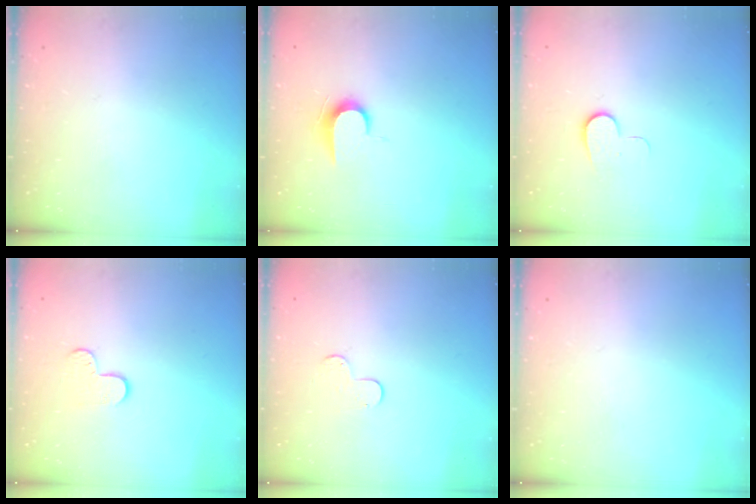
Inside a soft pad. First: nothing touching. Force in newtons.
{"total": 7.2, "press": 7.1, "slide": 0.7}
{"total": 7.0, "press": 7.0, "slide": 0.6}
{"total": 4.5, "press": 4.5, "slide": 0.4}
{"total": 5.5, "press": 5.5, "slide": 0.6}
{"total": 0.0}